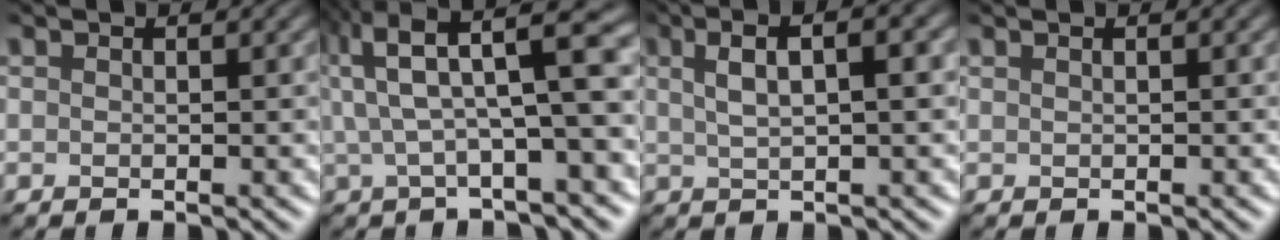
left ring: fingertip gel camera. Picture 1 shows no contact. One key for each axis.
{"total": 10.0, "fx": 3.0, "fy": 2.4, "fz": 9.2, "tx": -0.161, "ty": 0.033, "tz": 0.049}
{"total": 5.7, "fx": 1.1, "fy": 1.9, "fz": 5.2, "tx": -0.075, "ty": 0.016, "tz": 0.014}
{"total": 0.0}